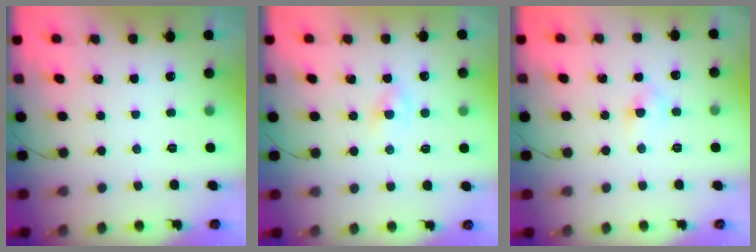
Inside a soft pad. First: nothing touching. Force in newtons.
{"total": 2.0, "press": 1.9, "slide": 0.7}
{"total": 4.8, "press": 4.6, "slide": 1.5}